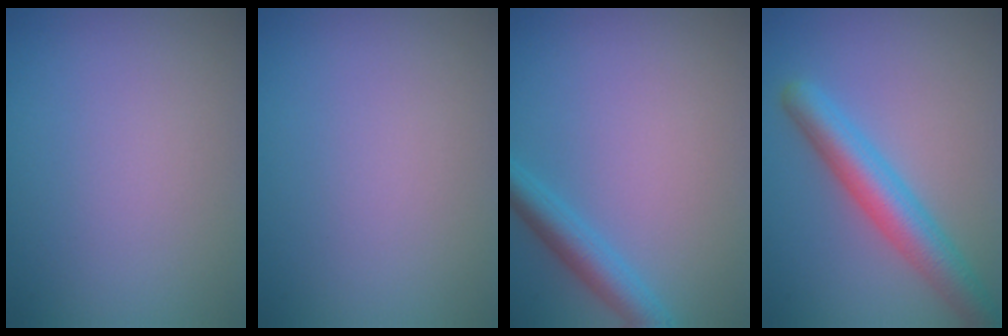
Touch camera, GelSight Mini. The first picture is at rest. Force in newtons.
{"total": 0.0}
{"total": 3.0, "press": 3.0, "slide": 0.2}
{"total": 5.0, "press": 5.0, "slide": 0.3}